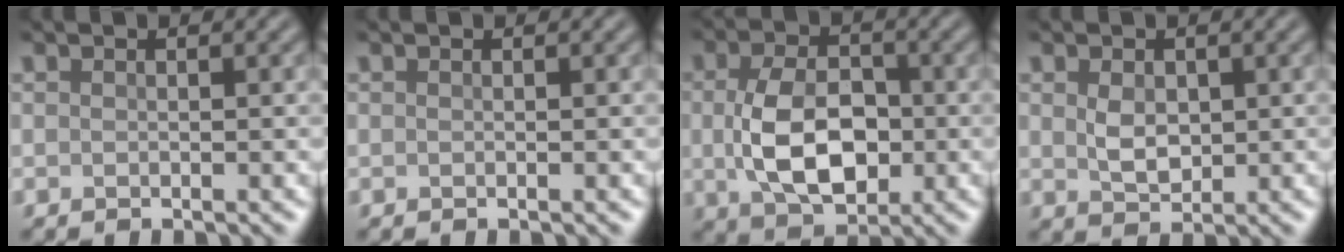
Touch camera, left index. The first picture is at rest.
{"total": 0.0}
{"total": 7.1, "force": [-0.4, 4.5, 5.5], "torque": [-0.114, -0.008, -0.007]}
{"total": 2.5, "force": [0.4, 1.7, 1.8], "torque": [-0.039, -0.003, 0.012]}